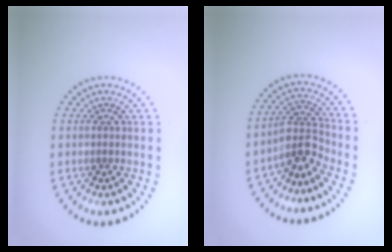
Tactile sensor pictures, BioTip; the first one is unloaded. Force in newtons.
{"total": 3.0, "press": 2.2, "slide": 2.1}